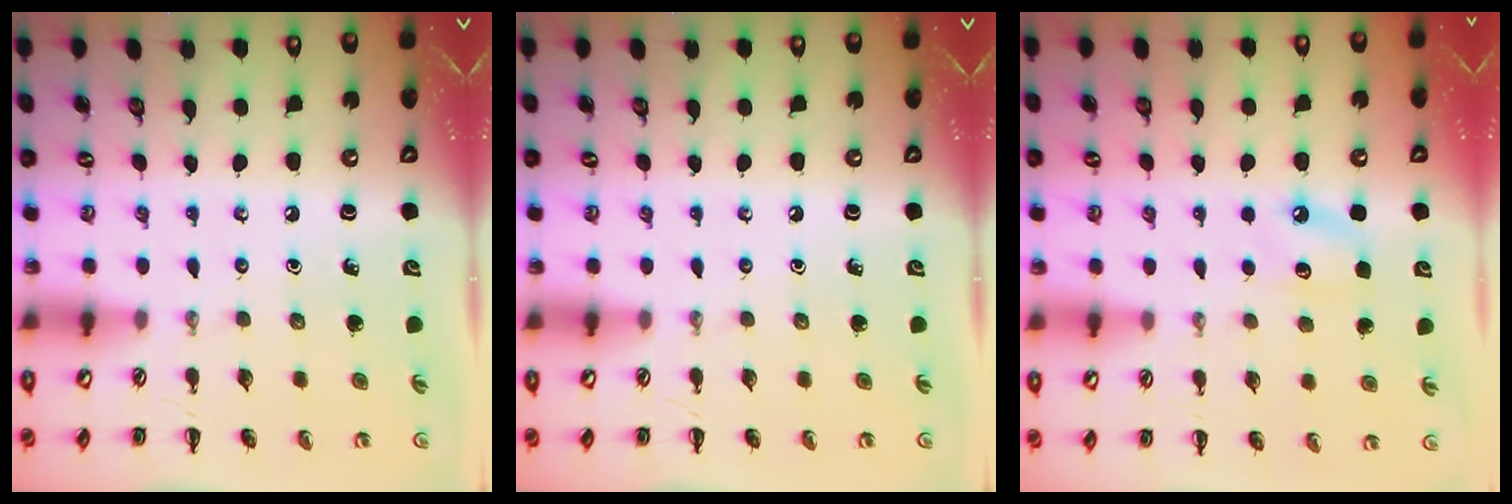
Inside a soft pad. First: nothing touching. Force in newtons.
{"total": 0.0}
{"total": 6.4, "press": 6.2, "slide": 1.8}